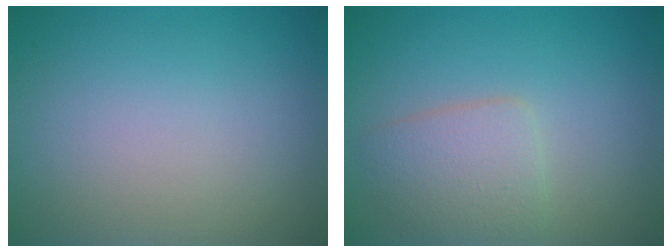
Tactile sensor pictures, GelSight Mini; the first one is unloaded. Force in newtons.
{"total": 2.9, "press": 2.9, "slide": 0.2}